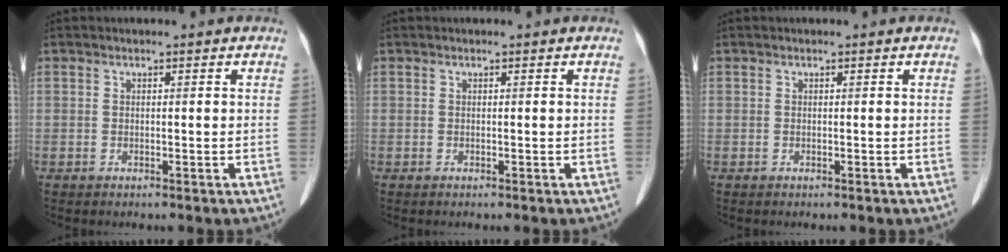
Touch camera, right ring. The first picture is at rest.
{"total": 0.0}
{"total": 0.0}